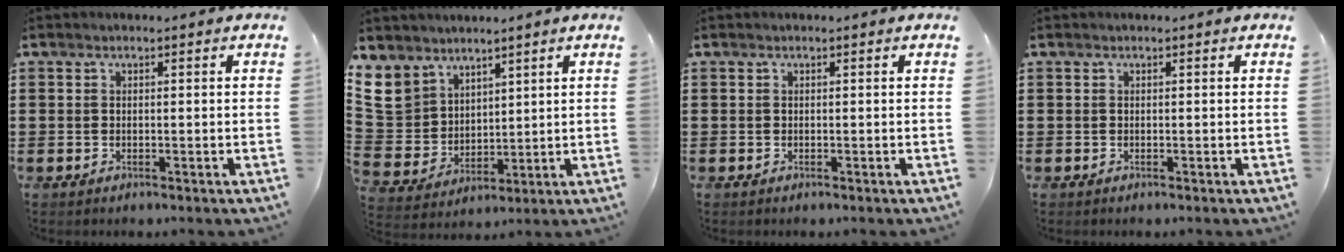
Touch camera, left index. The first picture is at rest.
{"total": 7.7, "force": [5.2, 5.6, 0.8], "torque": [-0.066, -0.022, 0.103]}
{"total": 0.0}
{"total": 0.0}